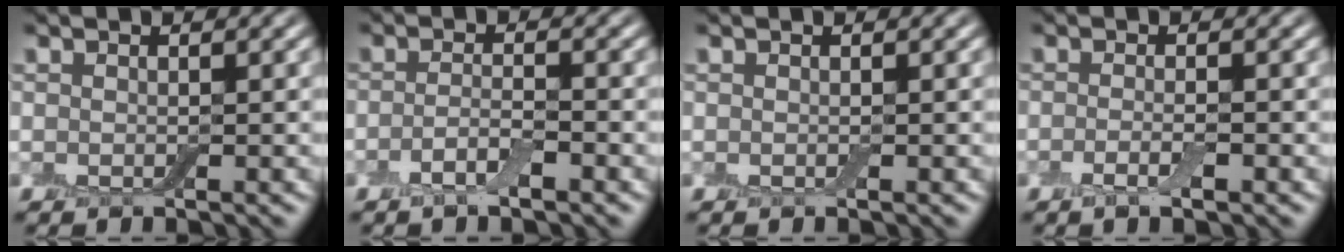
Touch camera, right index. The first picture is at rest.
{"total": 2.2, "force": [-1.1, 0.5, 1.8], "torque": [-0.036, 0.003, -0.027]}
{"total": 0.0}
{"total": 1.7, "force": [-0.7, 0.4, 1.5], "torque": [-0.030, -0.006, -0.018]}